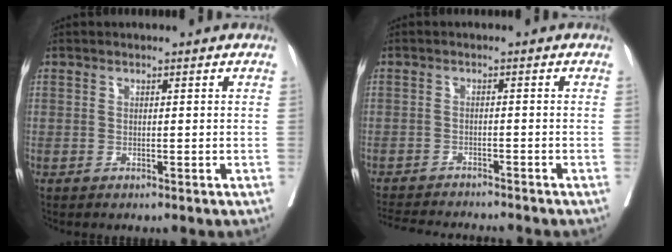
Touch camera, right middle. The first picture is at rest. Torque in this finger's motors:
{"motor_torque": [0.97, -1.17, 0.09, 0.04]}